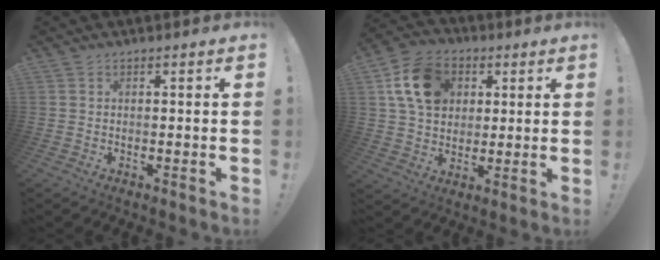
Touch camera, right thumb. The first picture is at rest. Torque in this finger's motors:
{"motor_torque": [0.47, 0.40, 1.25, 0.28, 0.48]}